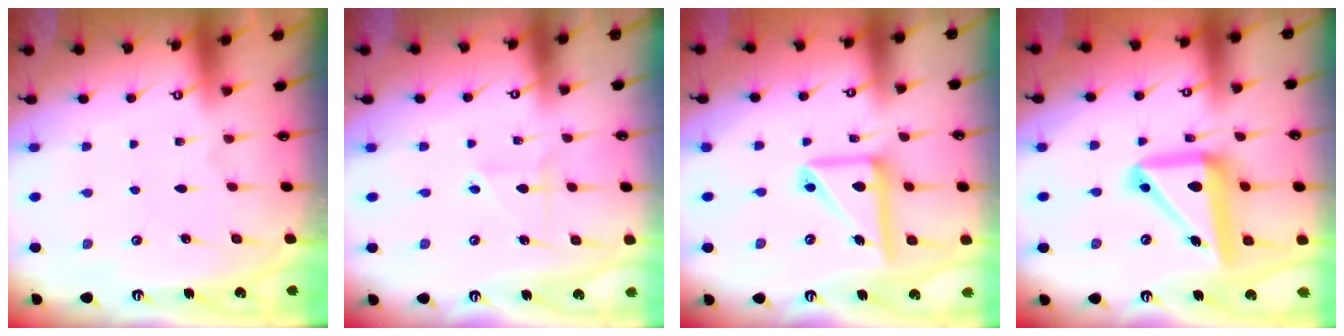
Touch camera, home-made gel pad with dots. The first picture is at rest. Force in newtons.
{"total": 2.3, "press": 2.3, "slide": 0.5}
{"total": 13.7, "press": 13.6, "slide": 2.2}
{"total": 18.0, "press": 17.9, "slide": 2.1}